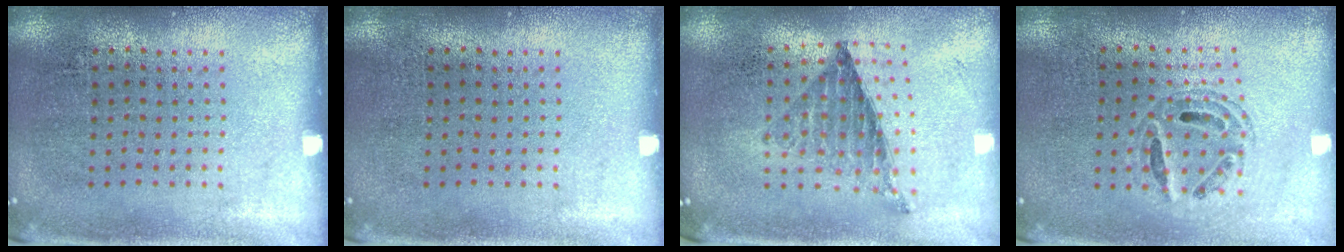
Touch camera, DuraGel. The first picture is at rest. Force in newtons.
{"total": 0.0}
{"total": 0.8, "press": 0.8, "slide": 0.0}
{"total": 0.6, "press": 0.6, "slide": 0.2}